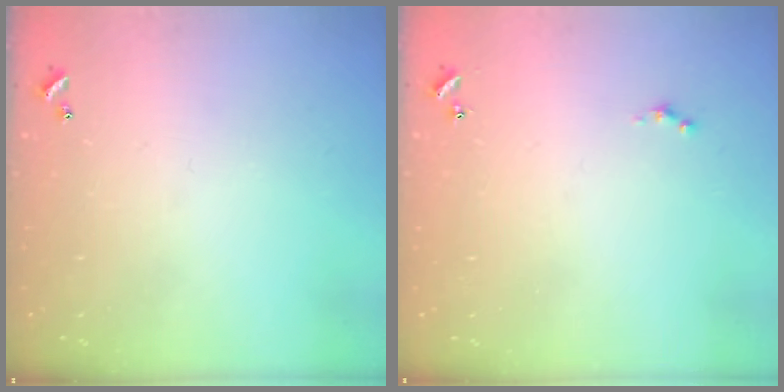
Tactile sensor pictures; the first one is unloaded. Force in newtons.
{"total": 0.0}